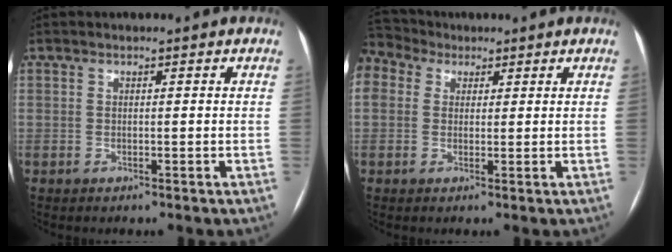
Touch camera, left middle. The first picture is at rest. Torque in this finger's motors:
{"motor_torque": [1.86, -0.29, 1.06, 0.21]}